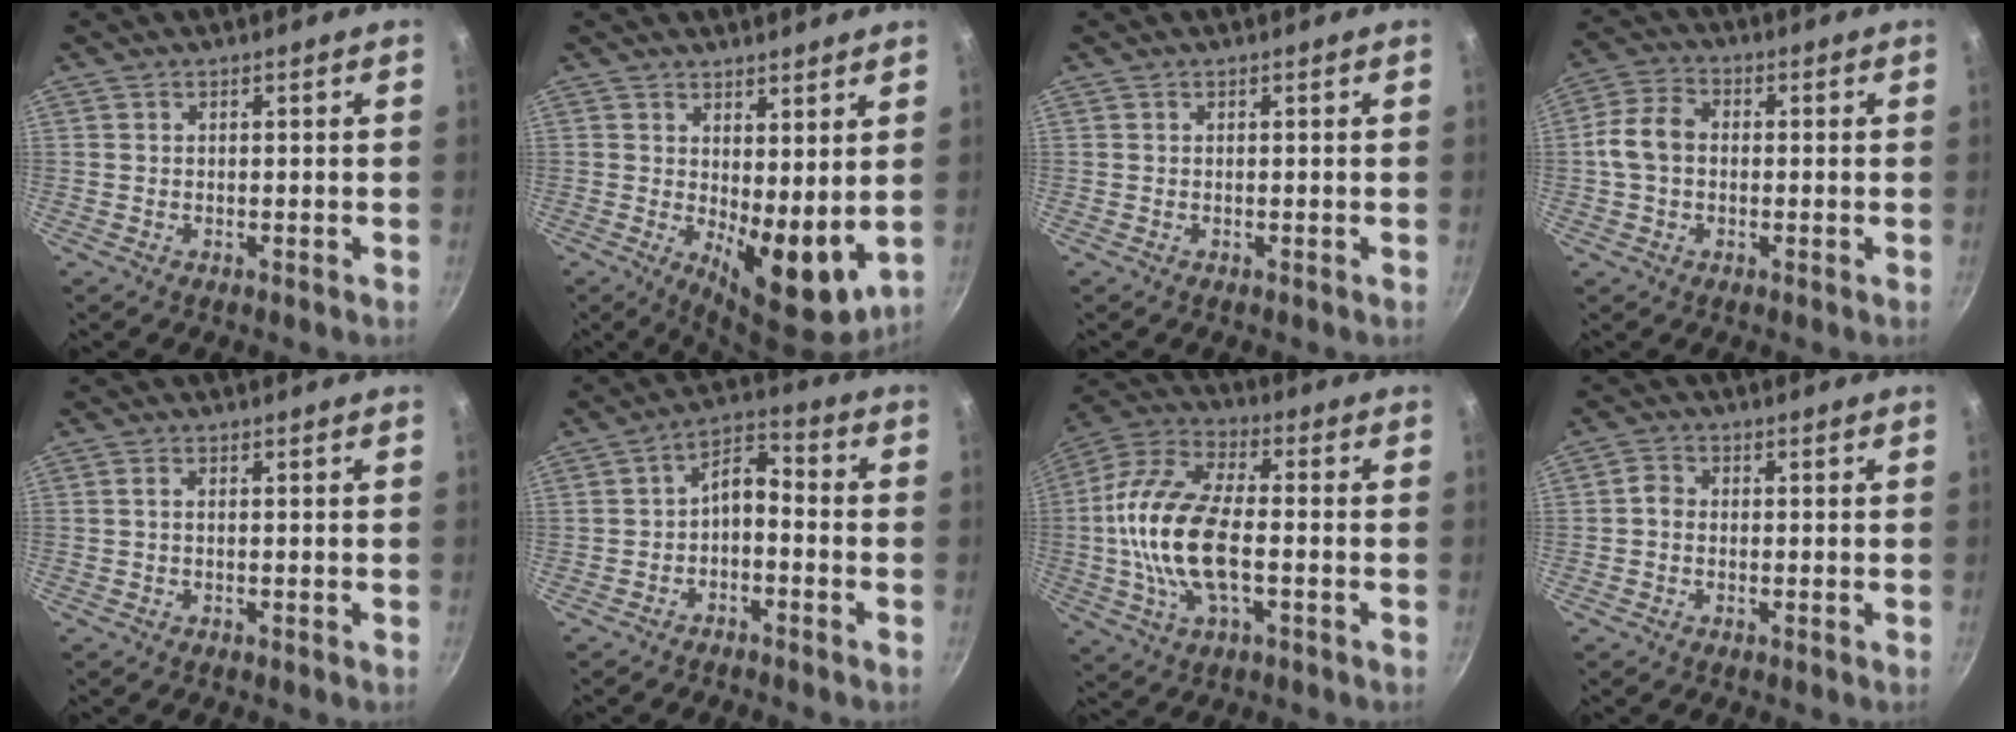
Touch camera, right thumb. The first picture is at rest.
{"total": 10.2, "force": [1.8, 4.5, 9.0], "torque": [-0.107, -0.031, 0.037]}
{"total": 0.0}
{"total": 7.4, "force": [-0.2, 5.5, 5.0], "torque": [-0.087, 0.022, -0.016]}
{"total": 0.9, "force": [-0.1, 0.2, 0.9], "torque": [-0.025, 0.004, -0.002]}
{"total": 6.0, "force": [-2.1, 3.3, 4.5], "torque": [-0.069, 0.050, -0.039]}
{"total": 17.9, "force": [-2.0, 8.4, 15.6], "torque": [-0.305, 0.029, -0.055]}
{"total": 2.2, "force": [-0.5, 1.8, 1.1], "torque": [-0.019, 0.011, -0.015]}